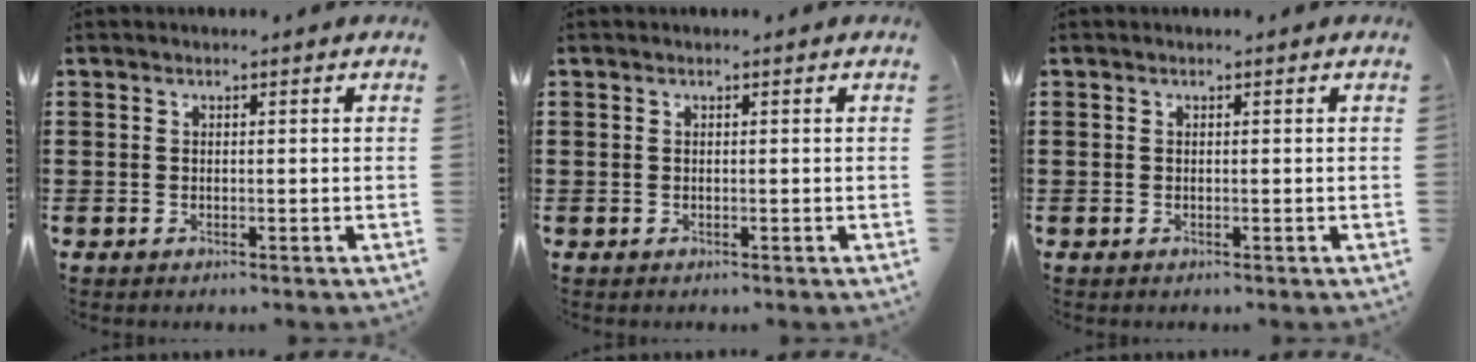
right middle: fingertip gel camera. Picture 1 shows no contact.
{"total": 0.0}
{"total": 0.0}